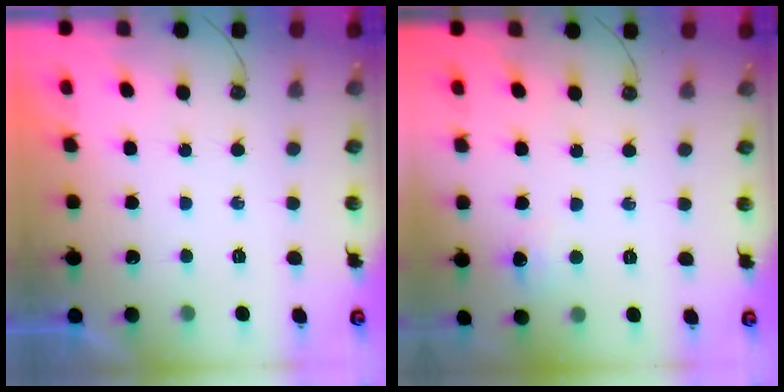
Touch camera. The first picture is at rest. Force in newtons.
{"total": 3.8, "press": 3.8, "slide": 0.5}